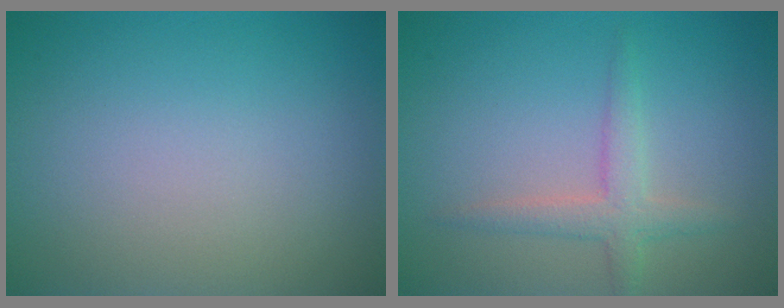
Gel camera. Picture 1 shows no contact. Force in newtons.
{"total": 2.4, "press": 2.4, "slide": 0.1}